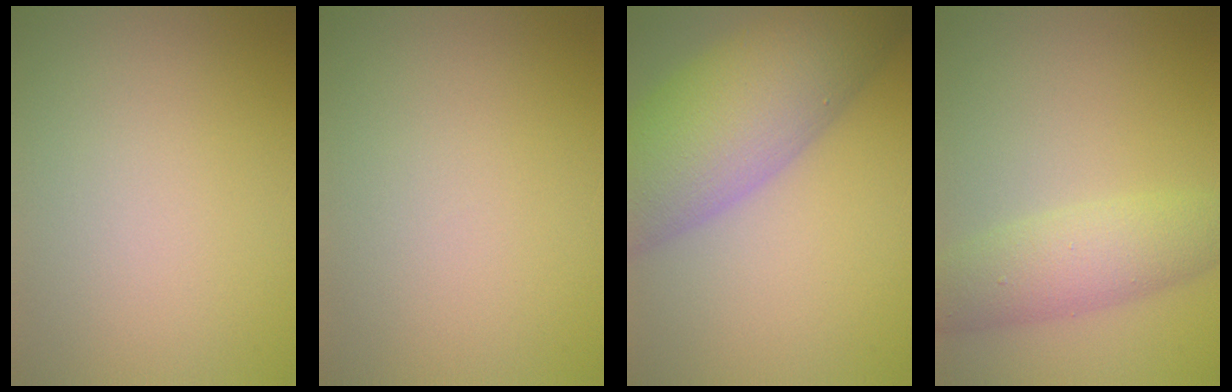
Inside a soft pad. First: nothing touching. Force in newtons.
{"total": 0.0}
{"total": 11.4, "press": 11.3, "slide": 0.5}
{"total": 4.7, "press": 4.7, "slide": 0.2}